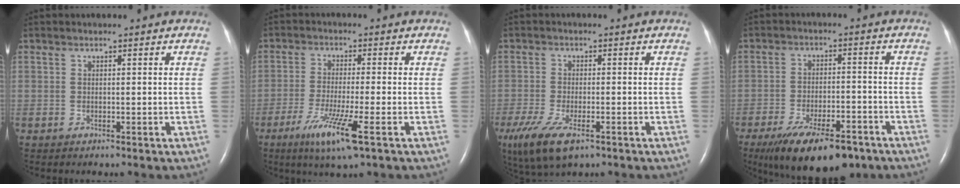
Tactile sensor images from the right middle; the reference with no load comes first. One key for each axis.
{"total": 8.3, "fx": -4.2, "fy": -0.1, "fz": 7.2, "tx": -0.142, "ty": -0.025, "tz": -0.074}
{"total": 10.8, "fx": -6.3, "fy": 4.2, "fz": 7.7, "tx": -0.163, "ty": -0.026, "tz": -0.104}
{"total": 14.3, "fx": -10.1, "fy": 4.9, "fz": 8.9, "tx": -0.143, "ty": -0.016, "tz": -0.159}